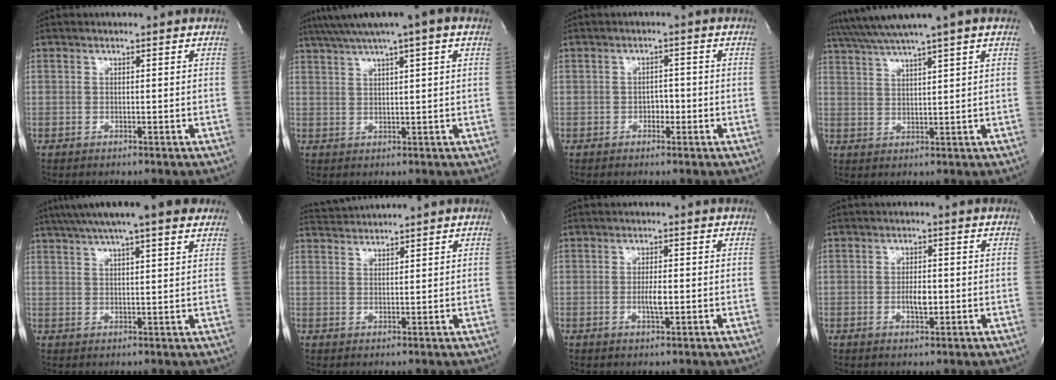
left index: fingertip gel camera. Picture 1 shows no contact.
{"total": 9.7, "force": [6.5, 0.2, 7.2], "torque": [-0.125, 0.035, 0.096]}
{"total": 1.6, "force": [-0.7, 1.1, 0.9], "torque": [-0.008, 0.003, -0.015]}
{"total": 9.3, "force": [7.4, -1.4, 5.4], "torque": [-0.100, 0.027, 0.115]}
{"total": 15.8, "force": [12.3, 1.9, 9.8], "torque": [-0.168, 0.040, 0.170]}
{"total": 2.8, "force": [2.6, -1.0, -0.4], "torque": [0.000, 0.004, 0.057]}
{"total": 2.4, "force": [-0.5, 0.4, 2.3], "torque": [-0.045, -0.006, -0.010]}
{"total": 2.6, "force": [-0.6, 0.7, 2.4], "torque": [-0.045, -0.003, -0.010]}